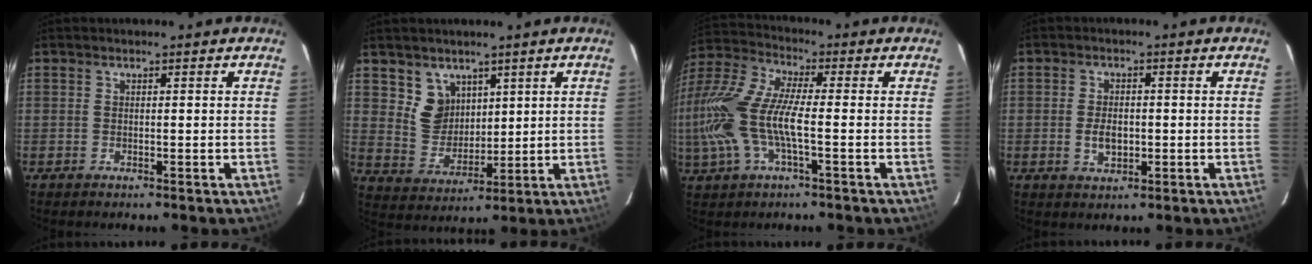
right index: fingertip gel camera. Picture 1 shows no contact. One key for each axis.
{"total": 6.9, "fx": 3.9, "fy": 5.5, "fz": 1.5, "tx": -0.026, "ty": 0.005, "tz": 0.089}
{"total": 17.6, "fx": -2.6, "fy": 5.7, "fz": 16.5, "tx": -0.335, "ty": -0.007, "tz": -0.055}
{"total": 4.0, "fx": -0.7, "fy": 2.5, "fz": 3.0, "tx": -0.058, "ty": 0.000, "tz": -0.010}